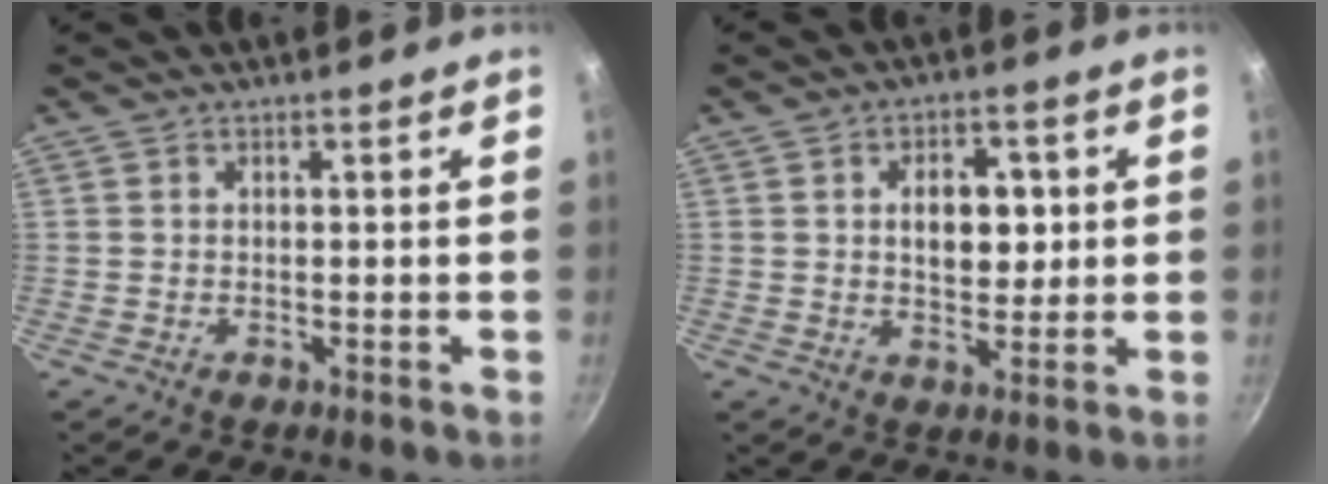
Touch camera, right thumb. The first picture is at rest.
{"total": 8.0, "force": [1.4, 5.1, 6.0], "torque": [-0.053, -0.003, 0.022]}